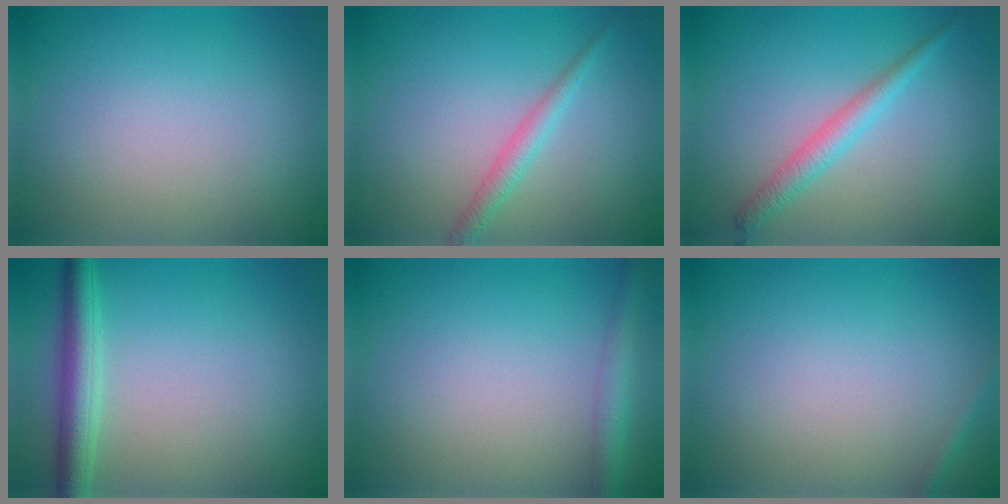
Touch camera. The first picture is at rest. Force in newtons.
{"total": 1.9, "press": 1.9, "slide": 0.0}
{"total": 2.4, "press": 2.4, "slide": 0.1}
{"total": 3.6, "press": 3.6, "slide": 0.1}
{"total": 2.6, "press": 2.6, "slide": 0.0}
{"total": 0.8, "press": 0.8, "slide": 0.1}